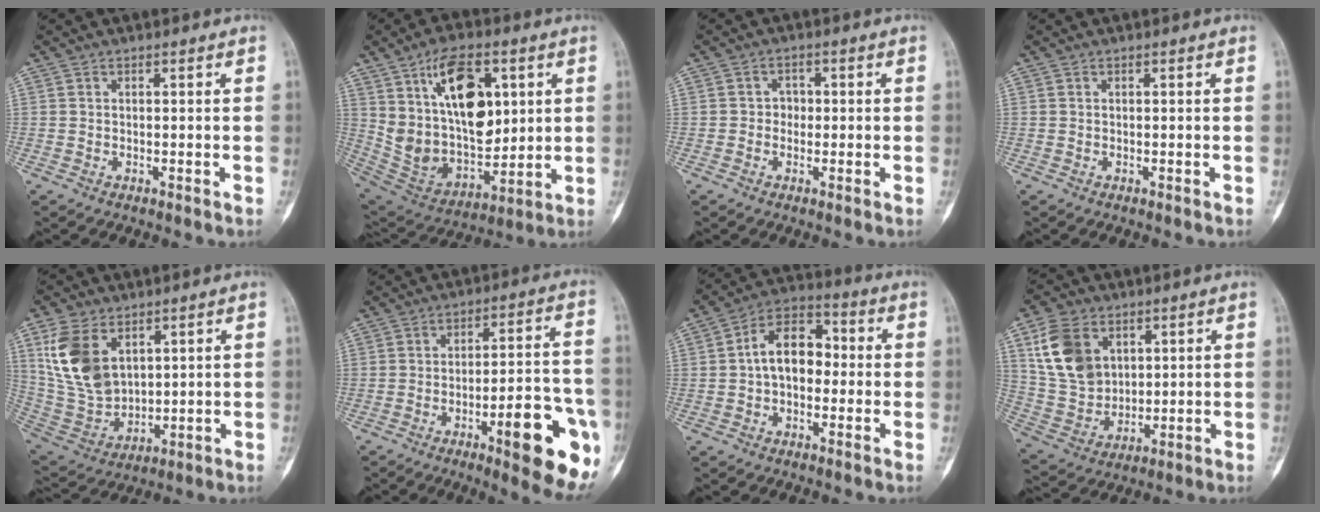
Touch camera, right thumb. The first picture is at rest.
{"total": 20.5, "force": [6.7, 11.6, 15.5], "torque": [-0.224, -0.031, 0.136]}
{"total": 2.3, "force": [-0.2, 2.1, 1.0], "torque": [0.005, 0.009, -0.010]}
{"total": 0.0}
{"total": 14.1, "force": [5.7, 8.9, 9.3], "torque": [-0.175, -0.021, 0.133]}
{"total": 17.4, "force": [-7.1, 4.6, 15.2], "torque": [-0.159, 0.029, -0.088]}
{"total": 10.6, "force": [-0.2, 7.1, 7.9], "torque": [-0.104, 0.036, -0.017]}
{"total": 13.4, "force": [5.3, 9.7, 7.7], "torque": [-0.128, -0.018, 0.114]}